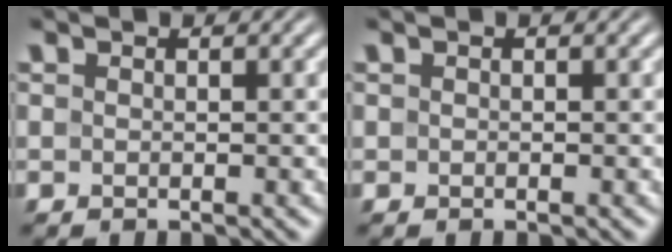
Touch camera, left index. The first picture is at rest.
{"total": 0.0}